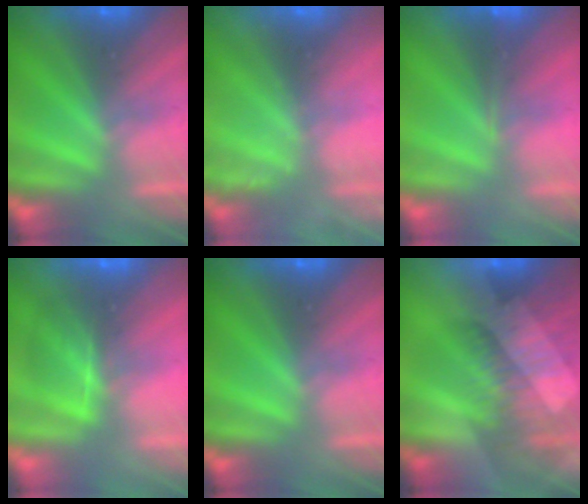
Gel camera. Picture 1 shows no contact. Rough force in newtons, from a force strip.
{"total": 2.4}
{"total": 1.6}
{"total": 4.7}
{"total": 0.0}
{"total": 3.2}